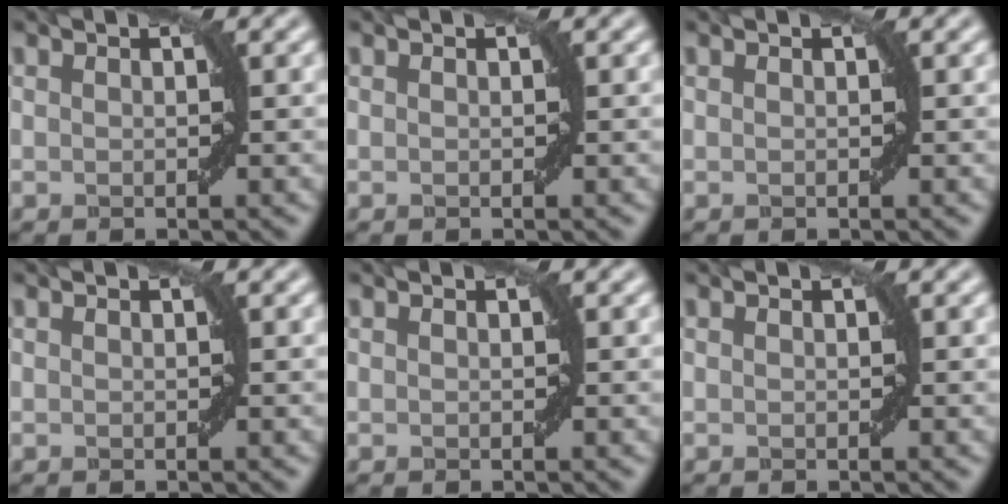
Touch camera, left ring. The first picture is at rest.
{"total": 0.0}
{"total": 0.0}
{"total": 0.0}
{"total": 0.0}
{"total": 0.0}